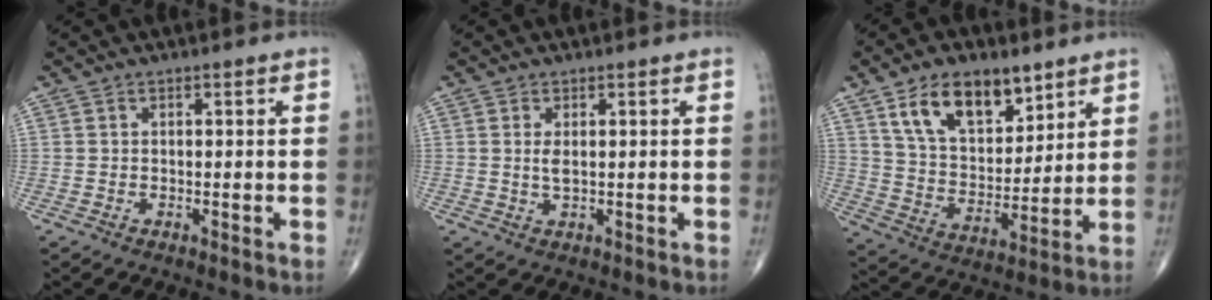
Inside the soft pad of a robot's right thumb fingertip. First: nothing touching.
{"total": 2.0, "force": [0.4, 0.6, 1.8], "torque": [-0.040, -0.006, 0.011]}
{"total": 15.2, "force": [8.9, 8.1, 9.3], "torque": [-0.123, -0.045, 0.164]}